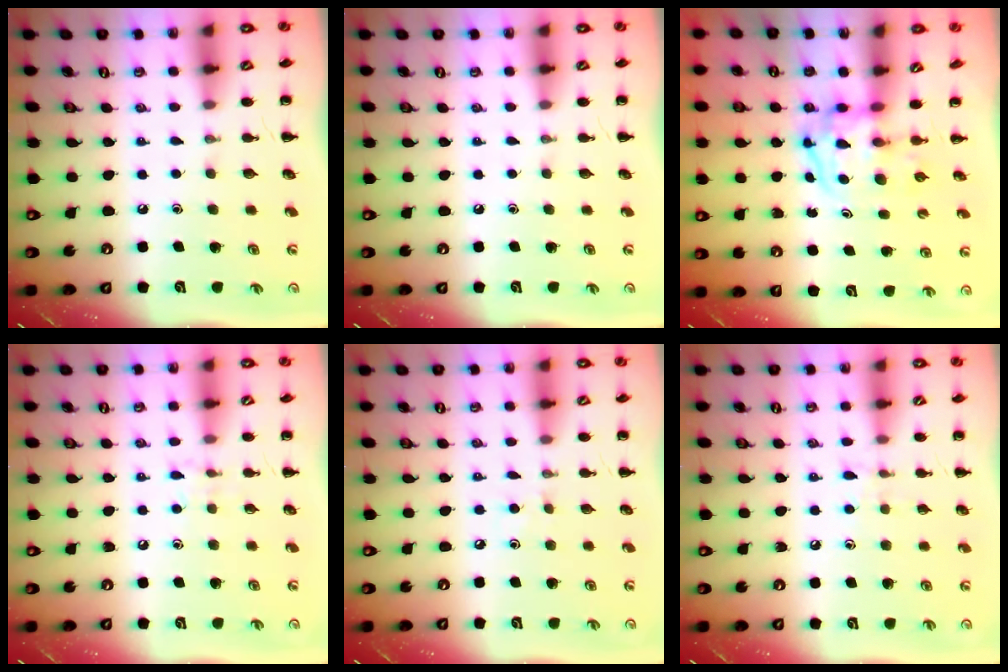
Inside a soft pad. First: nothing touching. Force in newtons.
{"total": 0.0}
{"total": 3.7, "press": 3.7, "slide": 0.6}
{"total": 5.5, "press": 5.1, "slide": 1.8}
{"total": 2.5, "press": 2.3, "slide": 0.9}
{"total": 6.0, "press": 5.6, "slide": 2.1}